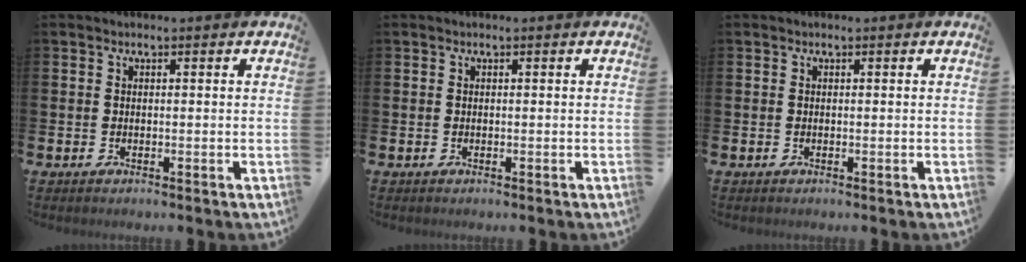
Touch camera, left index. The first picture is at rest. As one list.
[{"total": 0.0}, {"total": 0.0}]